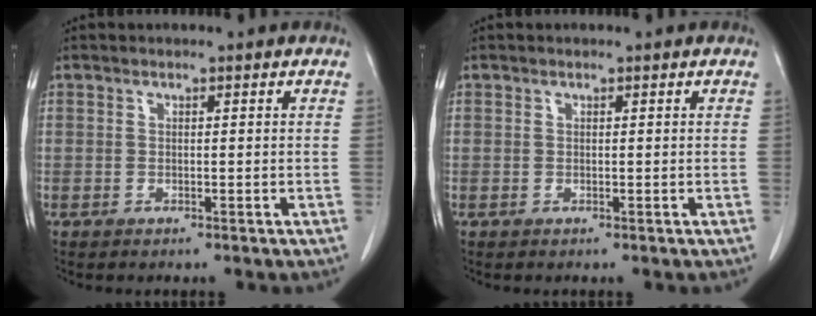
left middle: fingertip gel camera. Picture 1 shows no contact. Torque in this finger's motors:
{"motor_torque": [0.07, -0.06, -0.03, -0.01]}